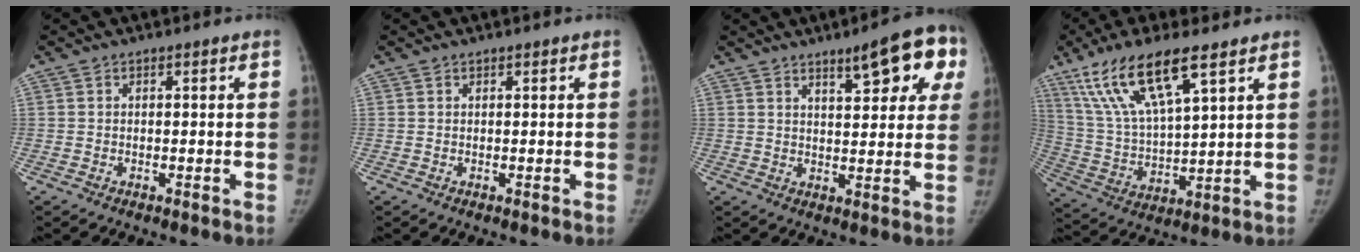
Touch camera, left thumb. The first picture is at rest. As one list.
[{"total": 0.0}, {"total": 11.6, "force": [5.8, 3.5, 9.4], "torque": [-0.084, -0.011, 0.070]}, {"total": 16.7, "force": [9.8, 4.6, 12.7], "torque": [-0.248, -0.029, 0.197]}]